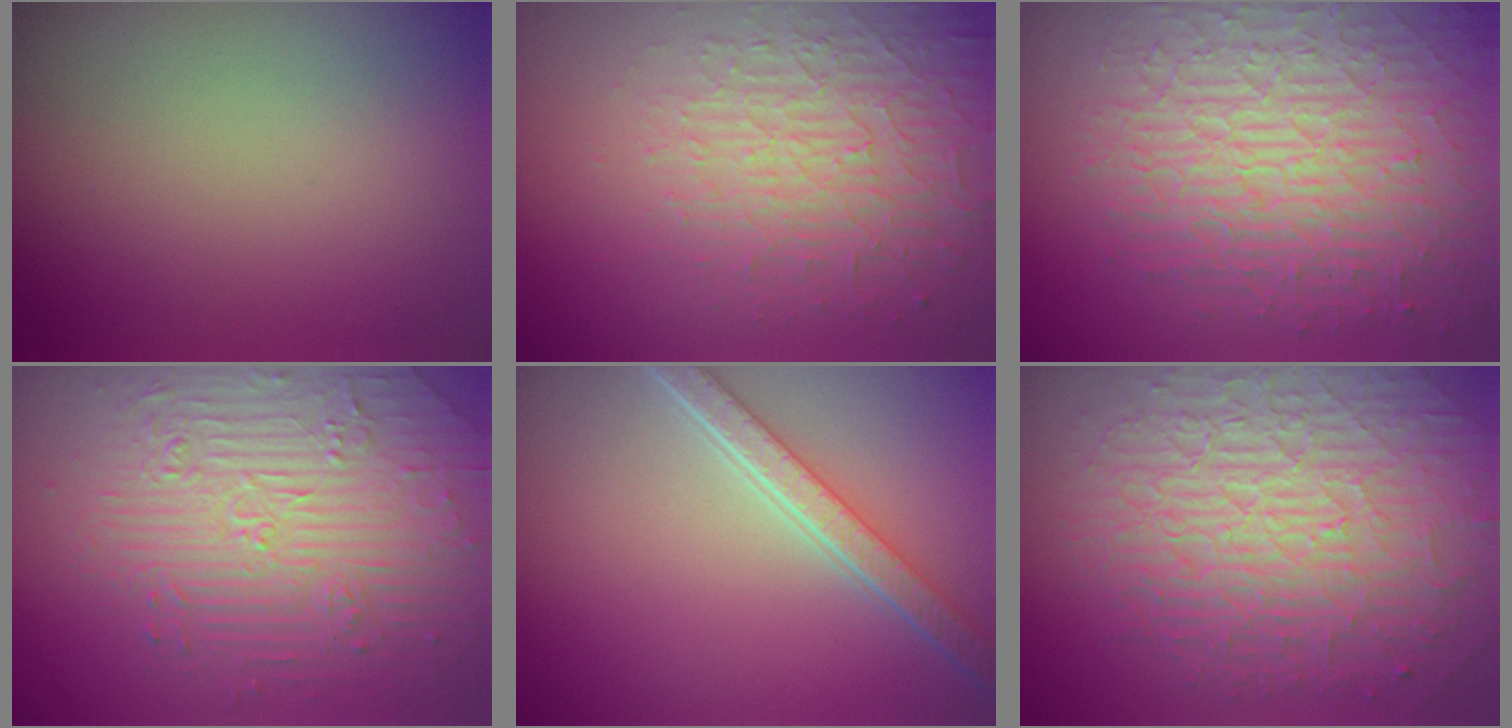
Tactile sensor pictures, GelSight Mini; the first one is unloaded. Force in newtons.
{"total": 5.0, "press": 3.2, "slide": 3.8}
{"total": 8.8, "press": 6.2, "slide": 6.2}
{"total": 4.7, "press": 4.6, "slide": 0.8}
{"total": 5.0, "press": 3.7, "slide": 3.4}
{"total": 10.0, "press": 6.3, "slide": 7.7}